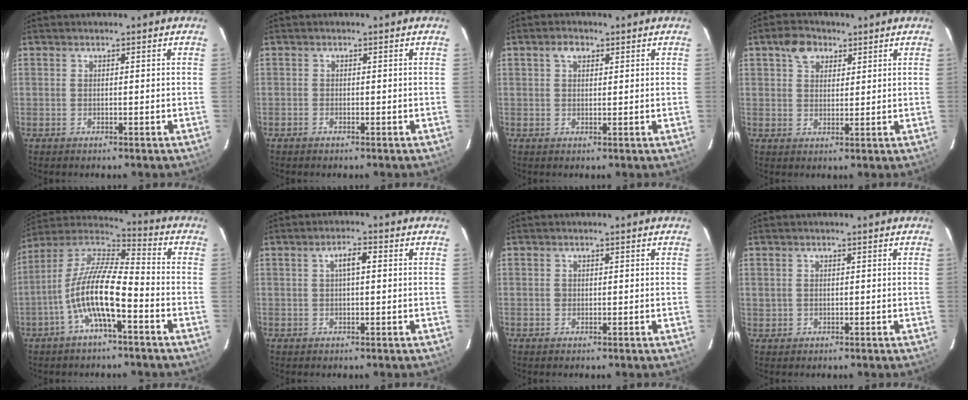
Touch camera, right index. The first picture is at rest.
{"total": 0.6, "force": [-0.5, 0.3, 0.1], "torque": [-0.004, 0.001, -0.012]}
{"total": 2.4, "force": [1.0, 1.6, 1.4], "torque": [-0.023, 0.010, 0.018]}
{"total": 4.8, "force": [2.5, 3.4, 2.2], "torque": [-0.034, 0.015, 0.044]}
{"total": 13.4, "force": [-5.1, 3.4, 11.9], "torque": [-0.234, 0.004, -0.103]}
{"total": 2.8, "force": [0.5, 0.8, 2.6], "torque": [-0.050, 0.010, 0.010]}
{"total": 0.7, "force": [-0.2, 0.6, 0.0], "torque": [0.002, 0.000, -0.003]}
{"total": 1.0, "force": [0.0, 1.0, 0.2], "torque": [-0.002, 0.001, 0.002]}